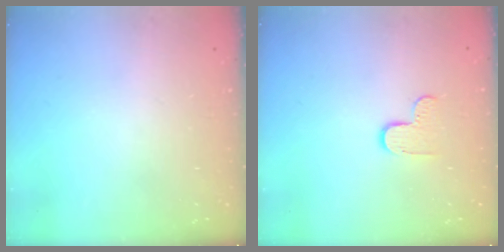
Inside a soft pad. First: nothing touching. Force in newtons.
{"total": 4.7, "press": 4.6, "slide": 0.4}